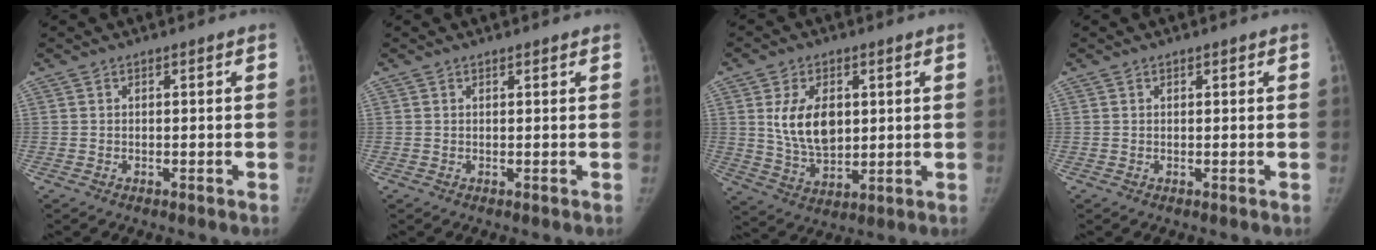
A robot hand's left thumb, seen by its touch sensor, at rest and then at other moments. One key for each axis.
{"total": 0.8, "fx": 0.7, "fy": 0.3, "fz": 0.2, "tx": -0.002, "ty": -0.004, "tz": 0.010}
{"total": 11.2, "fx": 2.5, "fy": 7.2, "fz": 8.2, "tx": -0.122, "ty": -0.017, "tz": 0.057}
{"total": 0.6, "fx": 0.4, "fy": 0.3, "fz": 0.3, "tx": -0.001, "ty": -0.002, "tz": 0.005}